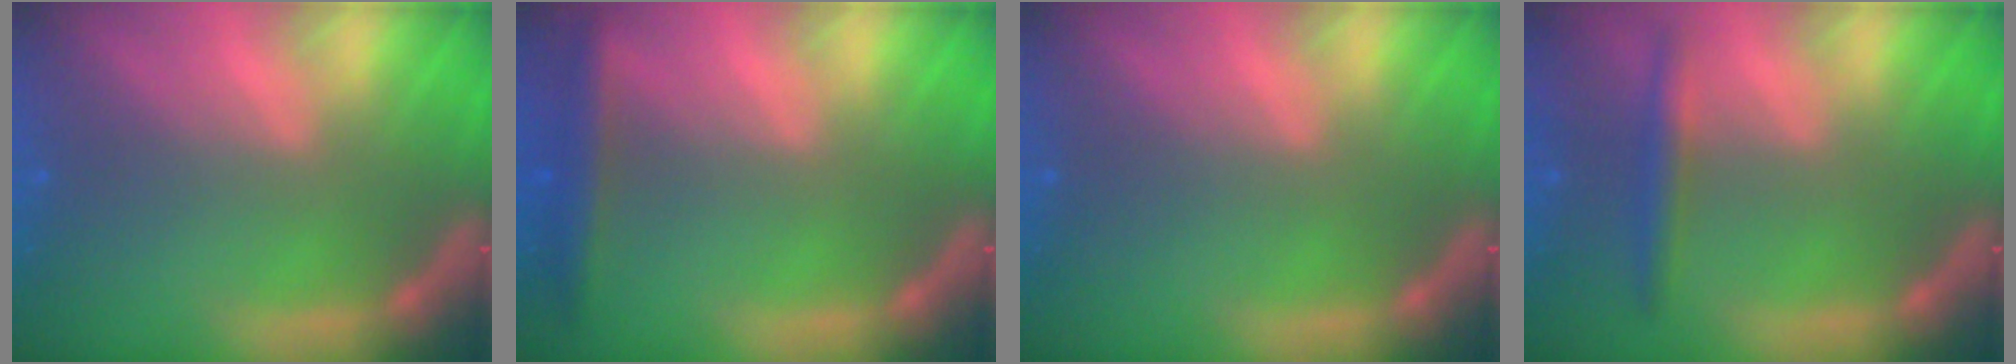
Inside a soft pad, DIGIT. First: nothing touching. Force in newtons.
{"total": 2.9}
{"total": 0.0}
{"total": 2.4}